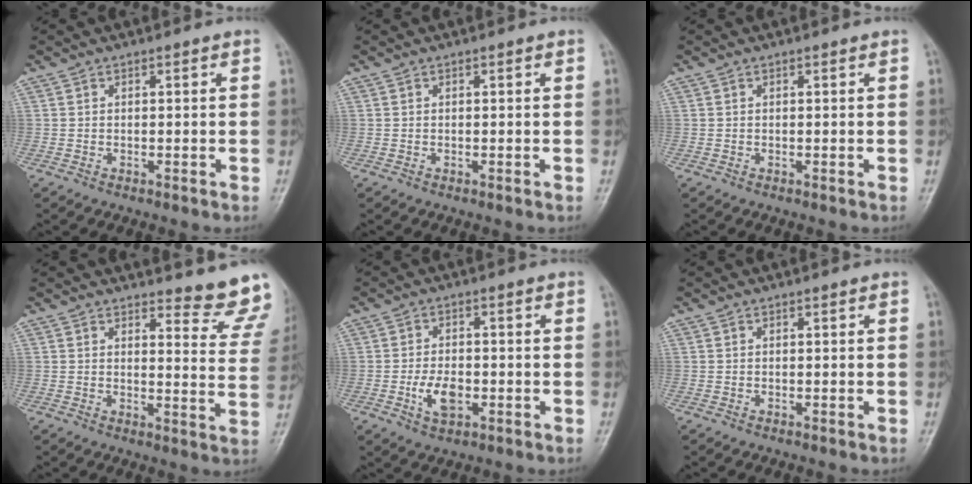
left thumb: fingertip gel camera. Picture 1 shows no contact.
{"total": 0.0}
{"total": 0.0}
{"total": 11.3, "force": [10.7, 2.2, 3.0], "torque": [-0.002, -0.107, 0.102]}
{"total": 5.8, "force": [-1.7, 3.4, 4.4], "torque": [-0.076, 0.006, -0.029]}
{"total": 0.0}